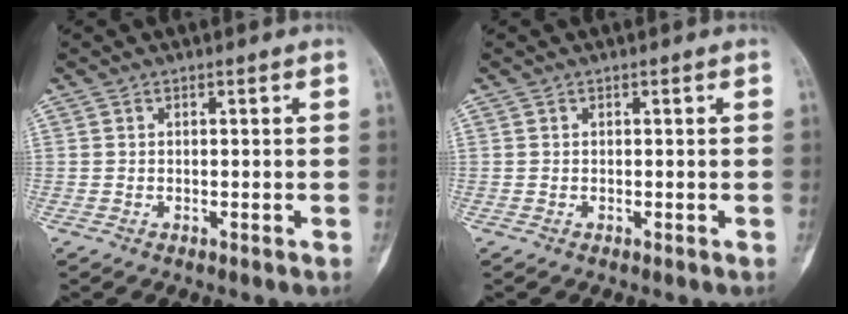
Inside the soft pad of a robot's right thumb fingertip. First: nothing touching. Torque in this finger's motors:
{"motor_torque": [0.37, 0.41, 0.30, -0.15, -0.03]}